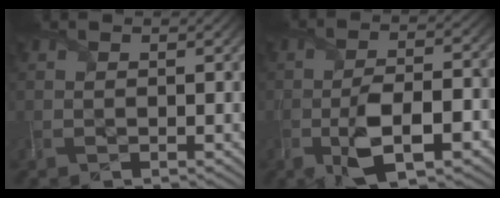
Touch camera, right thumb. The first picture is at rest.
{"total": 10.0, "force": [-3.6, 3.9, 8.5], "torque": [-0.160, -0.009, -0.064]}